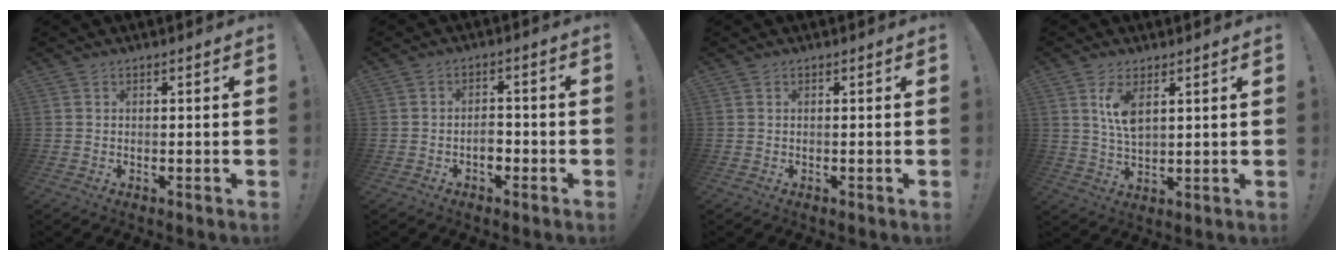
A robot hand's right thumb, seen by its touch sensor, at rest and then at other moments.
{"total": 4.1, "force": [-1.8, 2.7, 2.5], "torque": [-0.036, 0.004, -0.032]}
{"total": 0.0}
{"total": 7.2, "force": [3.2, 3.0, 5.8], "torque": [-0.103, -0.016, 0.052]}